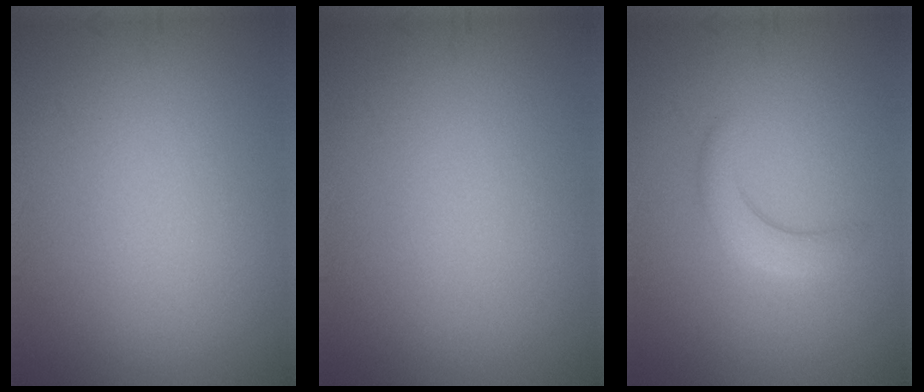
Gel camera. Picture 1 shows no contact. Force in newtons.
{"total": 0.0}
{"total": 2.4, "press": 2.4, "slide": 0.3}